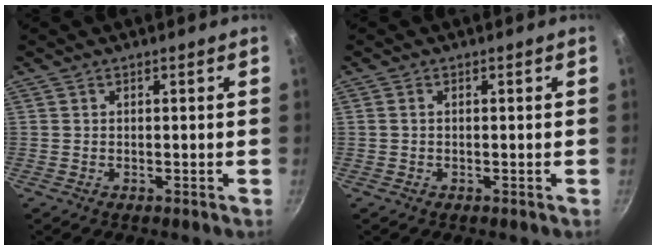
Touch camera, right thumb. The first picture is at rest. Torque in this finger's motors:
{"motor_torque": [0.17, -0.07, -0.17, 0.05, -0.02]}